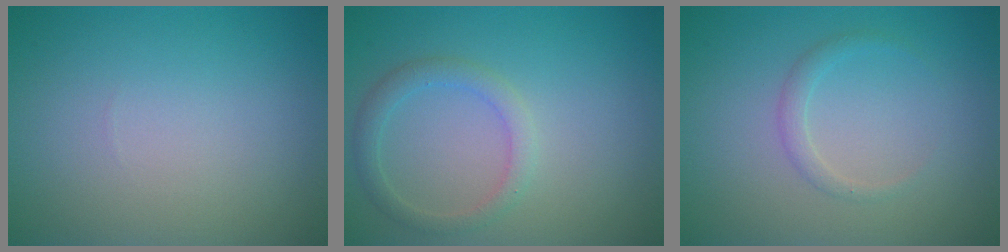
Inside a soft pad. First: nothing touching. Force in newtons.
{"total": 2.1, "press": 2.1, "slide": 0.1}
{"total": 1.2, "press": 1.2, "slide": 0.1}